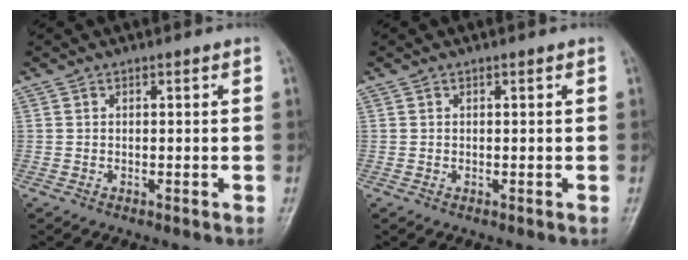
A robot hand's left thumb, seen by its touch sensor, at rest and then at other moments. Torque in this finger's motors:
{"motor_torque": [-0.20, 0.11, 0.06, -0.04, 0.00]}